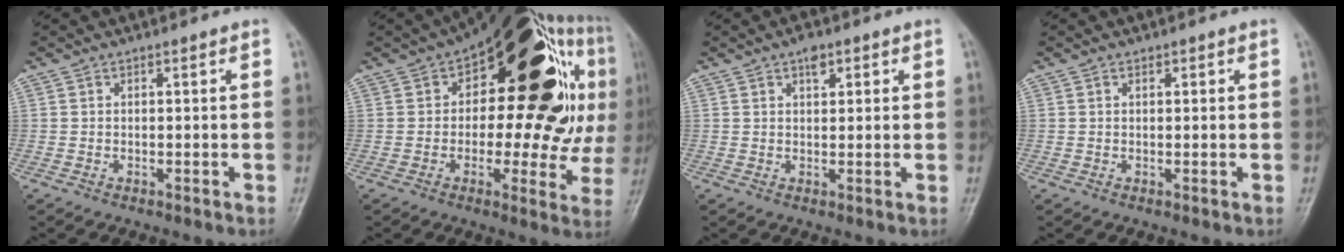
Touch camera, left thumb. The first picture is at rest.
{"total": 29.9, "force": [6.6, 14.4, 25.3], "torque": [-0.304, 0.046, 0.093]}
{"total": 3.1, "force": [1.6, 1.7, 2.0], "torque": [-0.019, -0.003, 0.020]}
{"total": 0.8, "force": [0.4, 0.5, 0.4], "torque": [-0.001, -0.001, 0.004]}